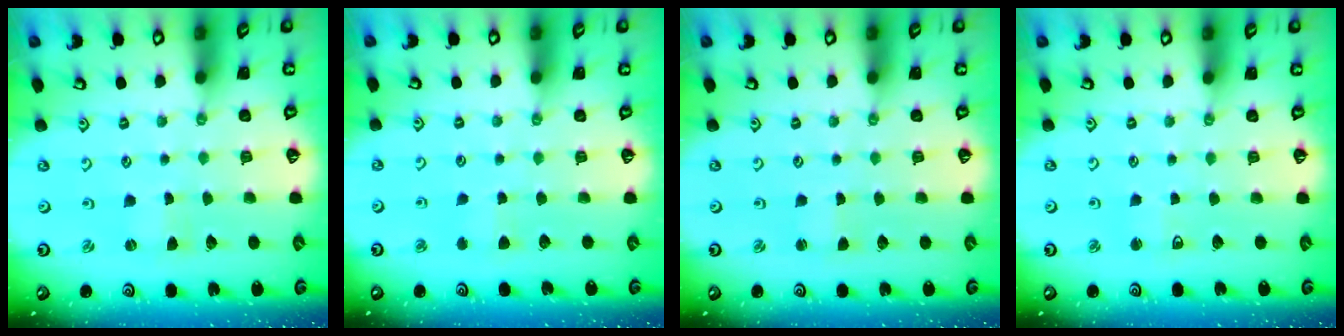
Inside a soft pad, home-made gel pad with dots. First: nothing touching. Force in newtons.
{"total": 2.8, "press": 2.7, "slide": 0.4}
{"total": 1.1, "press": 1.1, "slide": 0.1}
{"total": 2.8, "press": 2.7, "slide": 0.7}